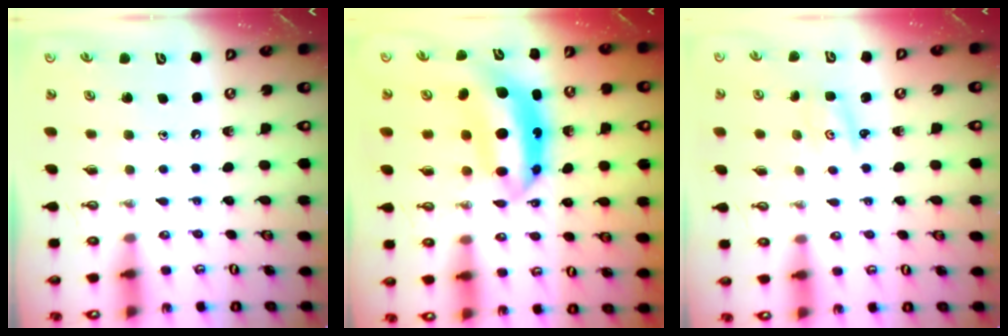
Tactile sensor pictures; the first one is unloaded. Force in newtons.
{"total": 8.8, "press": 8.8, "slide": 0.3}
{"total": 1.3, "press": 1.3, "slide": 0.2}